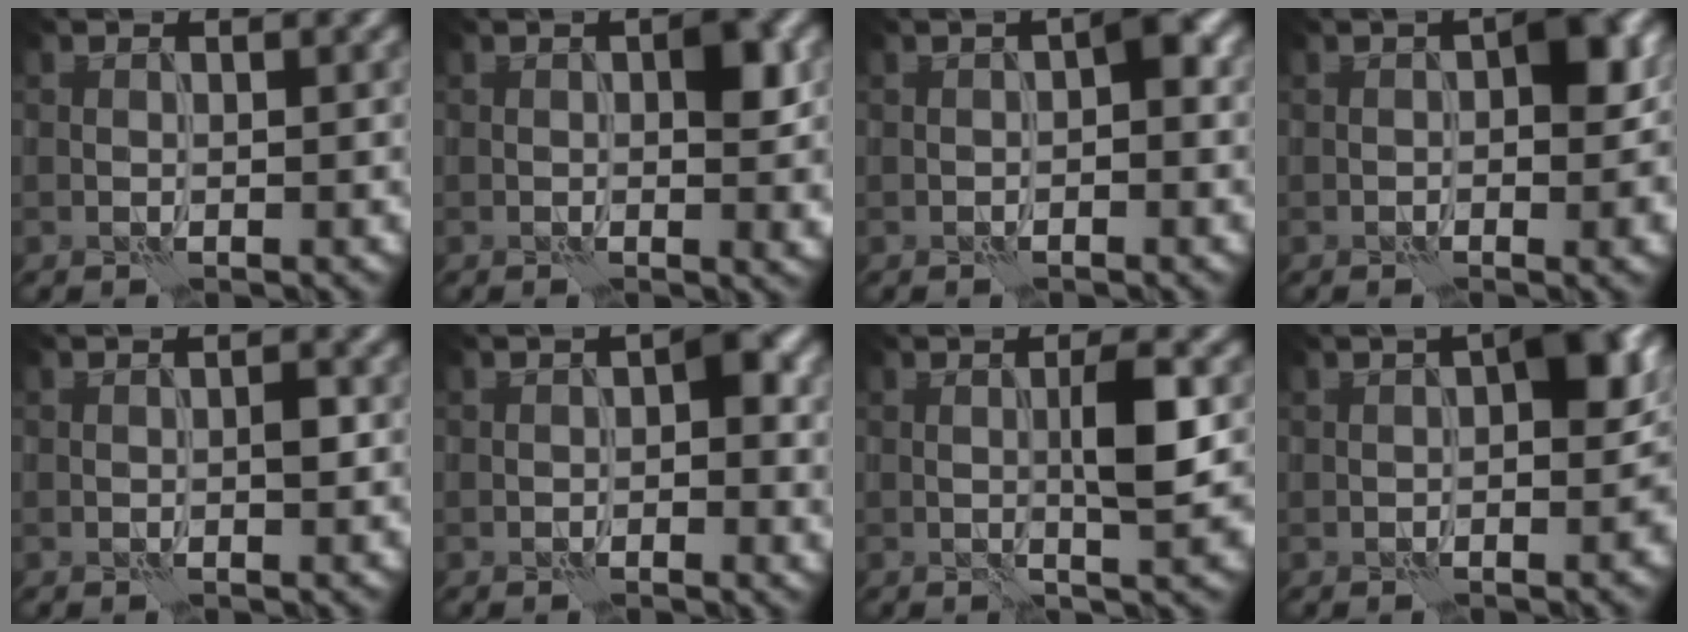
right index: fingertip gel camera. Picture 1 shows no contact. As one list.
[{"total": 3.5, "force": [0.1, 1.0, 3.3], "torque": [-0.043, 0.002, 0.000]}, {"total": 2.0, "force": [-0.4, 0.7, 1.9], "torque": [-0.022, 0.010, -0.010]}, {"total": 5.3, "force": [-0.3, 2.0, 4.8], "torque": [-0.054, 0.013, -0.011]}, {"total": 0.9, "force": [-0.2, 0.3, 0.9], "torque": [-0.014, 0.004, -0.003]}, {"total": 3.1, "force": [-0.1, 1.5, 2.7], "torque": [-0.026, 0.004, -0.008]}, {"total": 4.2, "force": [0.1, 0.6, 4.2], "torque": [-0.072, 0.005, 0.001]}, {"total": 5.5, "force": [-0.1, 2.1, 5.0], "torque": [-0.052, 0.021, -0.008]}]